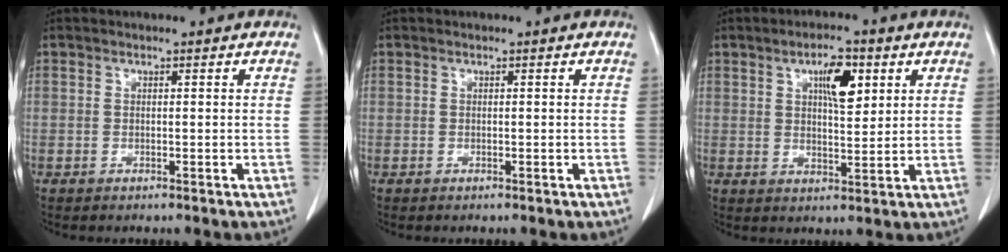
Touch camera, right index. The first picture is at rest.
{"total": 0.0}
{"total": 6.5, "force": [2.7, 2.1, 5.6], "torque": [-0.092, 0.005, 0.045]}